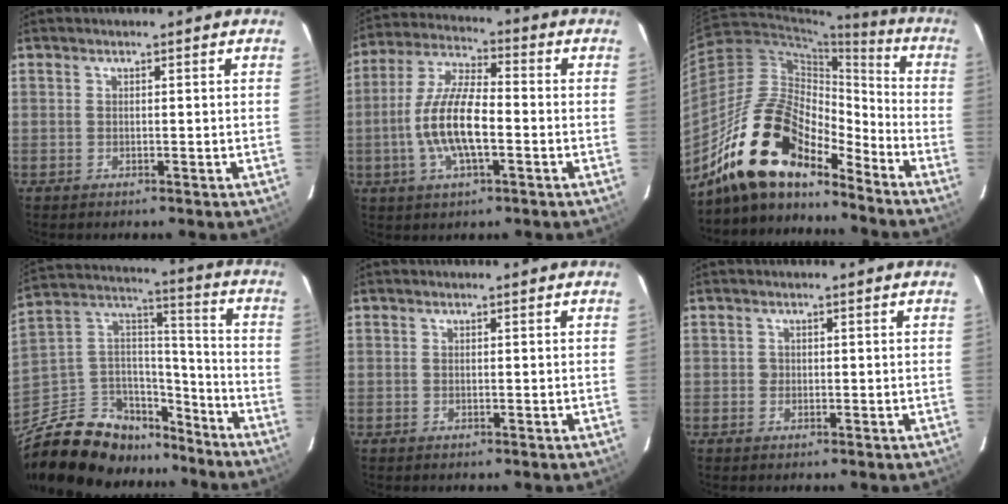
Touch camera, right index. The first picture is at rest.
{"total": 12.6, "force": [-2.8, 4.3, 11.5], "torque": [-0.238, 0.001, -0.054]}
{"total": 18.3, "force": [-14.3, 6.6, 9.3], "torque": [-0.169, 0.007, -0.272]}
{"total": 24.1, "force": [-17.1, 13.4, 10.4], "torque": [-0.239, 0.062, -0.264]}
{"total": 0.0}
{"total": 0.8, "force": [-0.1, 0.8, 0.0], "torque": [0.005, 0.001, -0.001]}